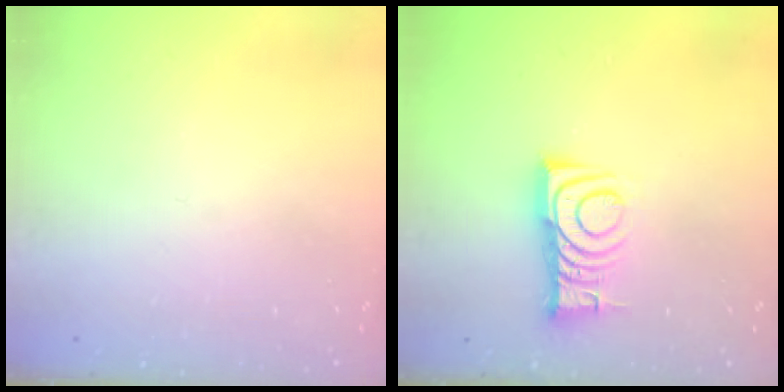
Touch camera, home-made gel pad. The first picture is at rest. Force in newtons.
{"total": 10.1, "press": 10.1, "slide": 0.3}